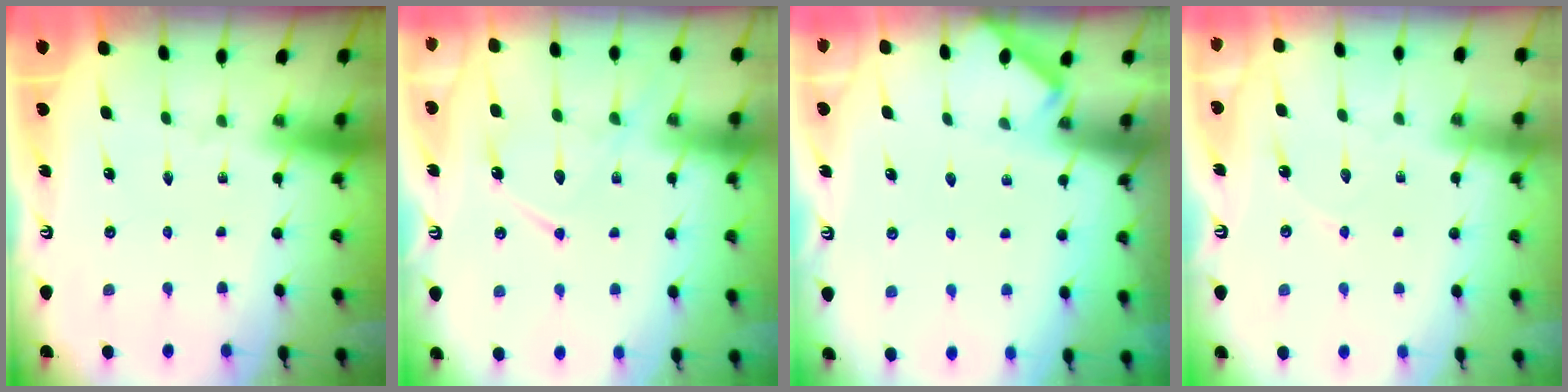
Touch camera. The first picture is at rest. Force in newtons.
{"total": 12.7, "press": 12.6, "slide": 1.1}
{"total": 2.3, "press": 2.3, "slide": 0.3}
{"total": 3.6, "press": 3.6, "slide": 0.0}